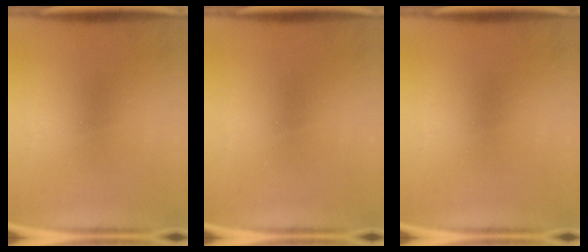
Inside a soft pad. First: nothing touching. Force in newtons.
{"total": 0.0}
{"total": 0.0}